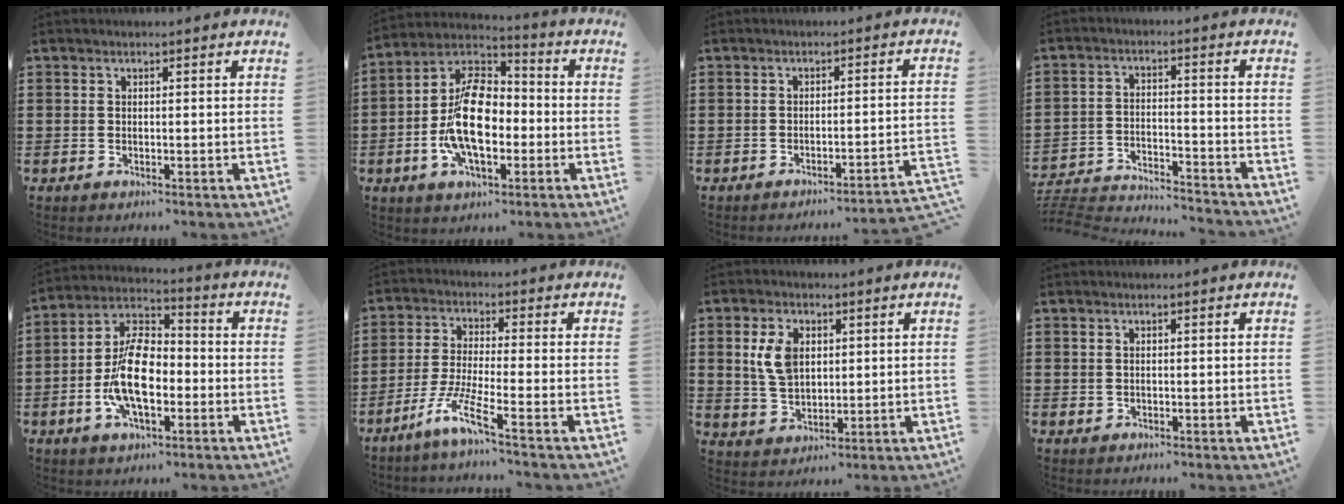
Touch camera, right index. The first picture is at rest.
{"total": 12.9, "force": [-2.3, 7.1, 10.5], "torque": [-0.236, 0.005, -0.045]}
{"total": 2.6, "force": [-2.3, -0.6, 1.1], "torque": [-0.021, -0.007, -0.051]}
{"total": 4.3, "force": [-4.2, 0.3, 0.7], "torque": [-0.031, -0.006, -0.094]}
{"total": 11.3, "force": [-2.6, 5.9, 9.2], "torque": [-0.203, 0.003, -0.051]}
{"total": 6.6, "force": [-4.4, 0.0, 4.9], "torque": [-0.116, -0.016, -0.091]}
{"total": 6.5, "force": [1.7, 4.4, 4.5], "torque": [-0.116, 0.009, 0.026]}
{"total": 0.5, "force": [0.2, 0.5, 0.2], "torque": [-0.006, 0.001, 0.004]}